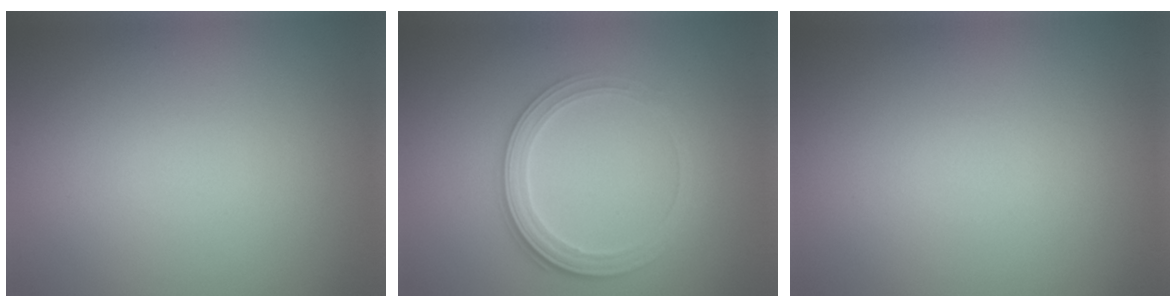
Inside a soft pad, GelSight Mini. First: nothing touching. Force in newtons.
{"total": 2.8, "press": 2.6, "slide": 0.8}
{"total": 0.0}